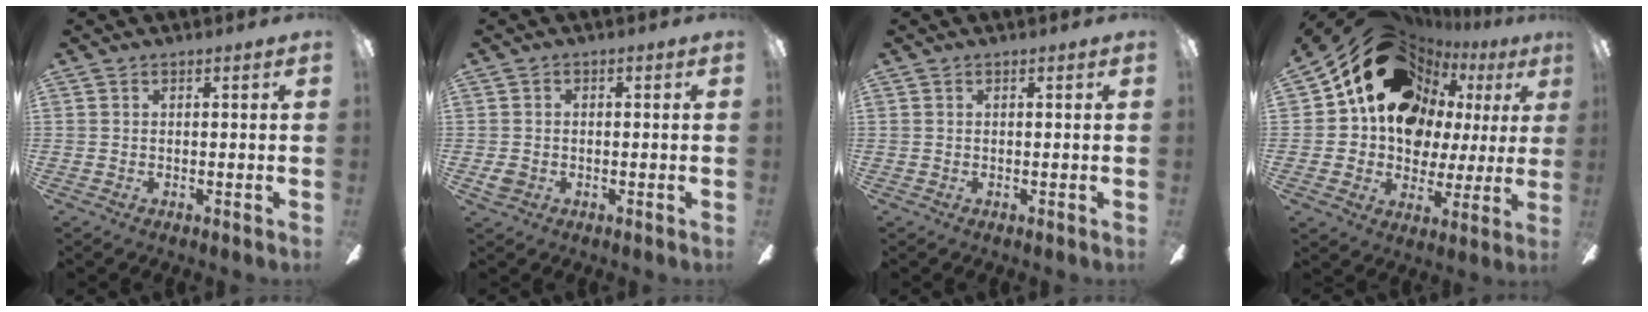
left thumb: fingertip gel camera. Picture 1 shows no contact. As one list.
[{"total": 2.5, "force": [-0.9, 2.0, 1.3], "torque": [-0.027, 0.004, -0.019]}, {"total": 0.0}, {"total": 22.2, "force": [9.3, 16.4, 11.7], "torque": [-0.189, -0.045, 0.182]}]